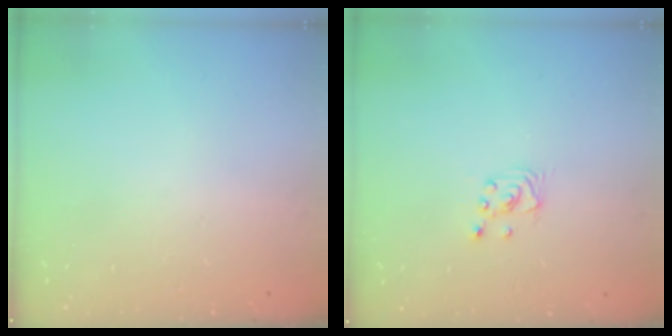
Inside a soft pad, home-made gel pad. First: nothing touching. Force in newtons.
{"total": 1.6, "press": 1.6, "slide": 0.0}